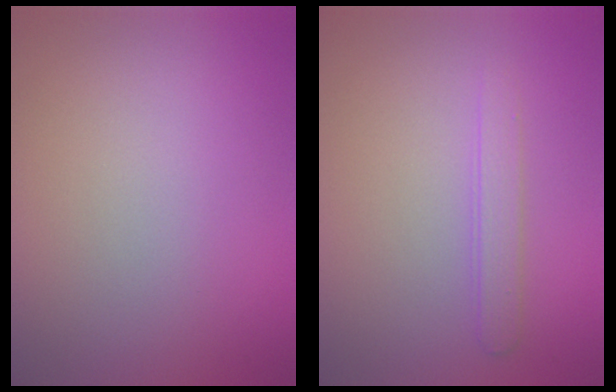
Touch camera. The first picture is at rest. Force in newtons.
{"total": 1.6, "press": 1.6, "slide": 0.1}